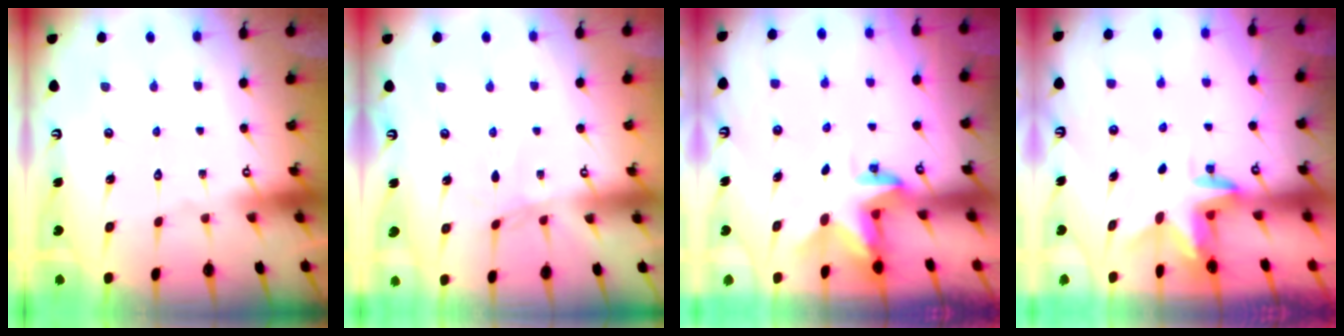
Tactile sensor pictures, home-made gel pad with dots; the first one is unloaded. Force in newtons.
{"total": 1.4, "press": 1.3, "slide": 0.3}
{"total": 2.8, "press": 2.8, "slide": 0.2}
{"total": 3.0, "press": 3.0, "slide": 0.1}